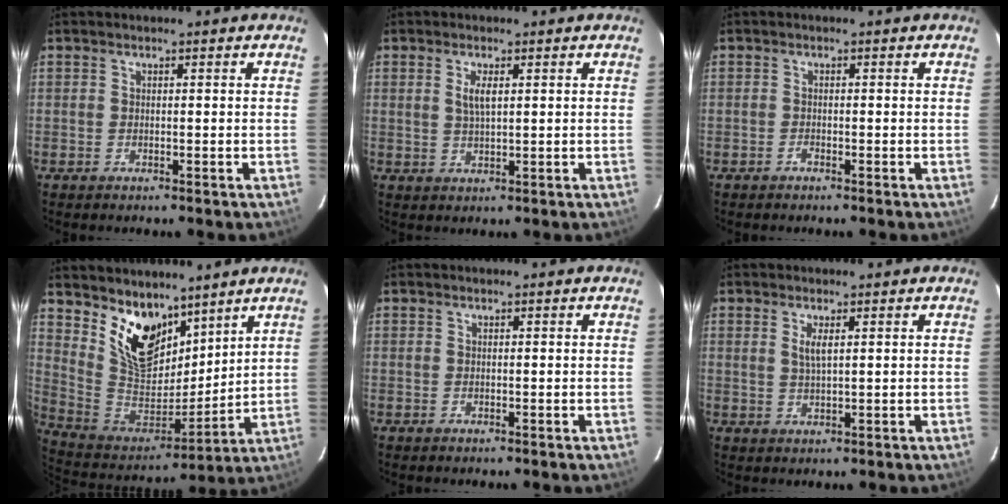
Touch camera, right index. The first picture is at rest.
{"total": 2.8, "force": [1.0, 0.9, 2.5], "torque": [-0.047, 0.001, 0.020]}
{"total": 0.7, "force": [-0.6, 0.2, 0.2], "torque": [-0.002, 0.002, -0.014]}
{"total": 15.5, "force": [10.3, 8.5, 7.9], "torque": [-0.162, 0.001, 0.209]}
{"total": 0.0}
{"total": 2.3, "force": [1.0, 0.4, 2.1], "torque": [-0.039, 0.001, 0.018]}